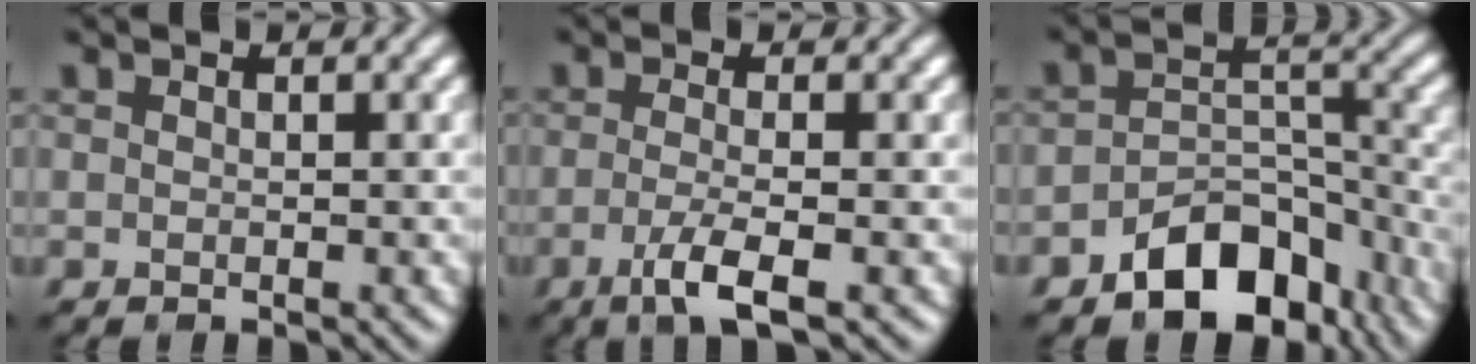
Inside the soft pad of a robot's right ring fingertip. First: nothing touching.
{"total": 3.6, "force": [-1.4, 0.9, 3.2], "torque": [-0.059, -0.004, -0.035]}
{"total": 8.3, "force": [-5.1, 4.9, 4.4], "torque": [-0.053, -0.010, -0.083]}